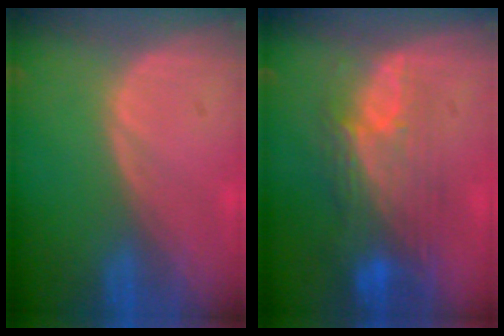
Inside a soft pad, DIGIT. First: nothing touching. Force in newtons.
{"total": 9.8, "press": 8.3, "slide": 5.1}